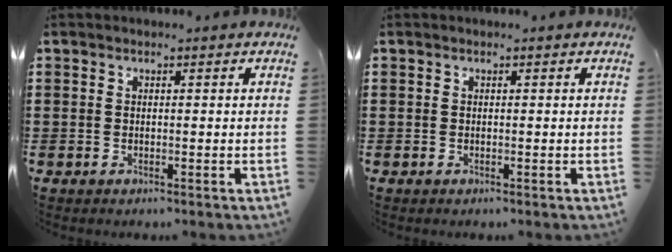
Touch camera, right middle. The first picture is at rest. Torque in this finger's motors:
{"motor_torque": [-0.74, 0.62, -0.02, -0.01]}